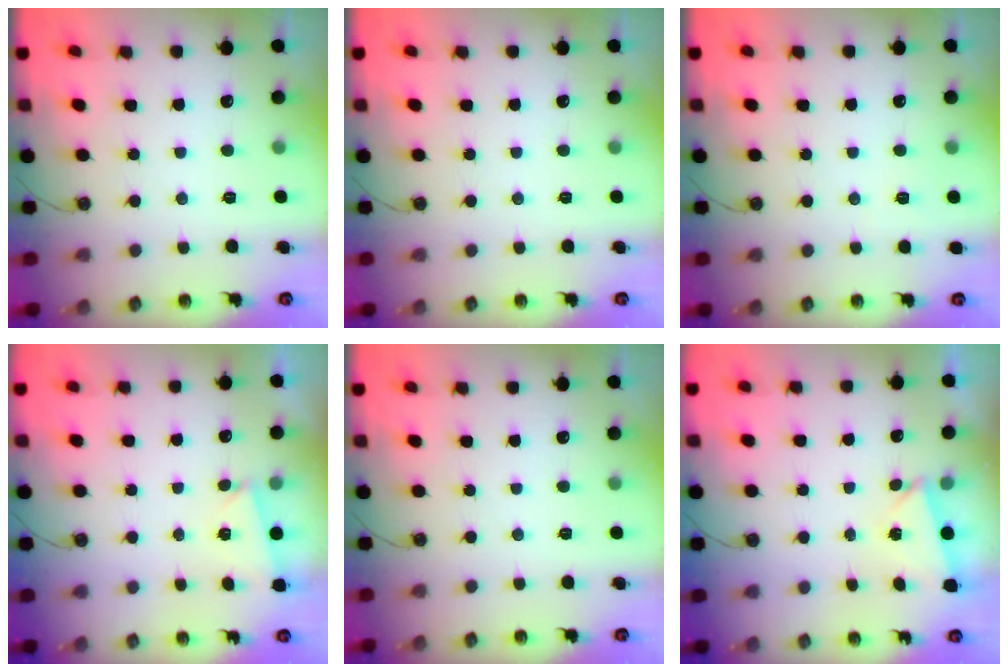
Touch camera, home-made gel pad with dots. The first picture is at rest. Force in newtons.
{"total": 0.0}
{"total": 2.8, "press": 1.5, "slide": 2.3}
{"total": 2.9, "press": 0.8, "slide": 2.7}
{"total": 0.0}
{"total": 1.9, "press": 1.4, "slide": 1.4}